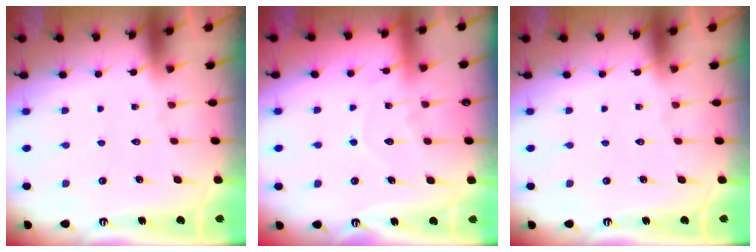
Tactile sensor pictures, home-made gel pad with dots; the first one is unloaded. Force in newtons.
{"total": 8.9, "press": 8.9, "slide": 0.8}
{"total": 0.0}